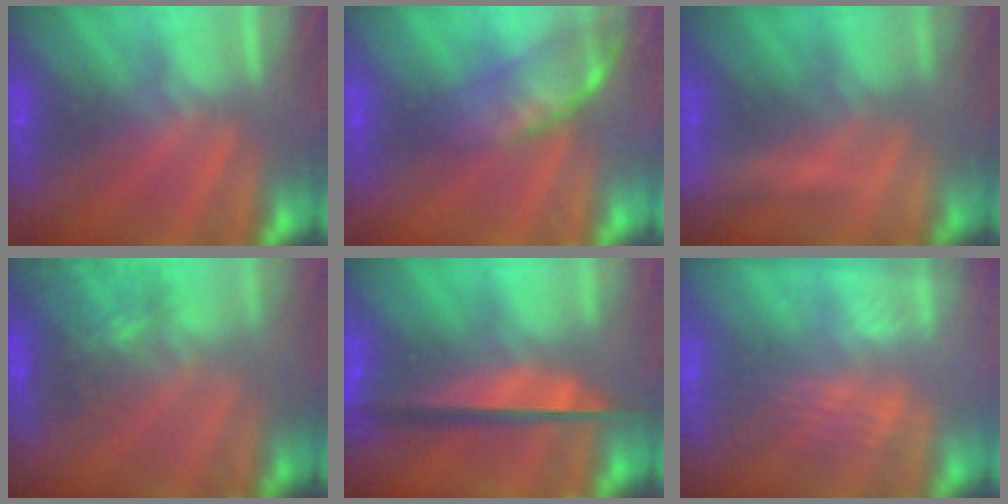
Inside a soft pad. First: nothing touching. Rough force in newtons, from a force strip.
{"total": 2.6}
{"total": 2.1}
{"total": 8.0}
{"total": 10.2}
{"total": 2.8}